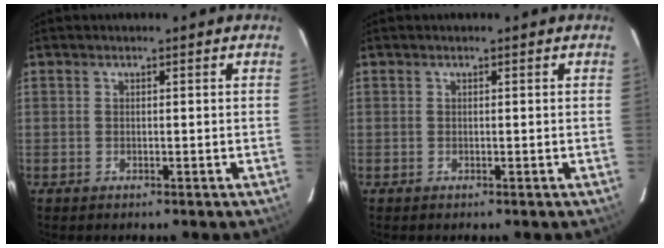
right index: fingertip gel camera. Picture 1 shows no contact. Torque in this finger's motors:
{"motor_torque": [0.00, 0.00, 0.00, 0.00]}